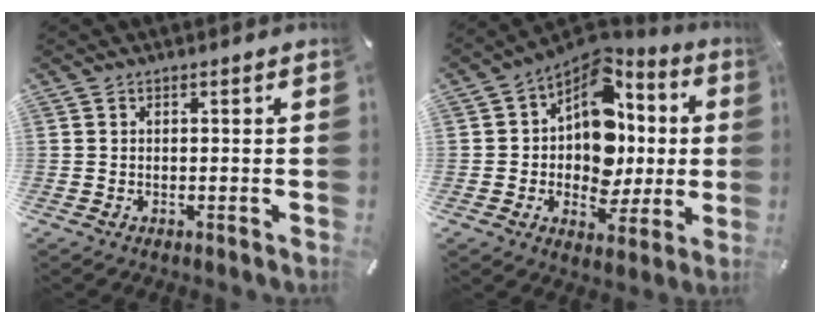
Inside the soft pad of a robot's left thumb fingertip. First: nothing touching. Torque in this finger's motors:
{"motor_torque": [2.15, 2.09, 1.05, 0.67, 0.17]}